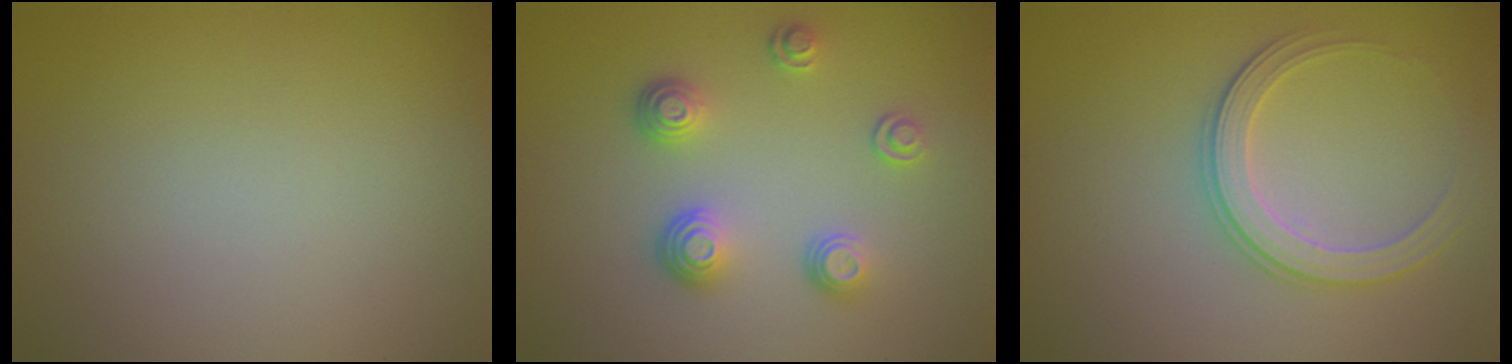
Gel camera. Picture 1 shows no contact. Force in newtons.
{"total": 3.4, "press": 2.7, "slide": 2.0}
{"total": 2.9, "press": 2.8, "slide": 0.5}